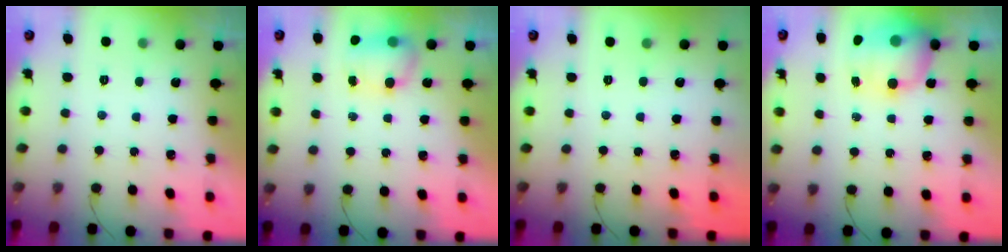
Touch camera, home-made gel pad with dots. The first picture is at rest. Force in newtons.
{"total": 6.8, "press": 6.8, "slide": 0.5}
{"total": 0.0}
{"total": 12.6, "press": 12.2, "slide": 3.2}